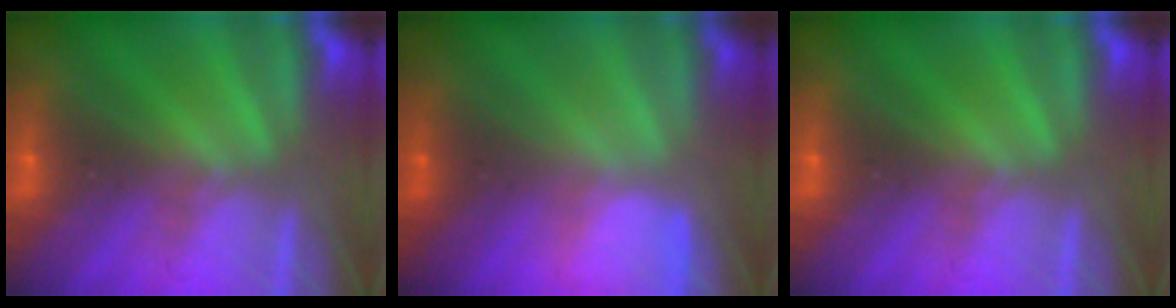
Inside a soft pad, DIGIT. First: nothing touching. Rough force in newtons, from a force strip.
{"total": 2.9}
{"total": 0.0}